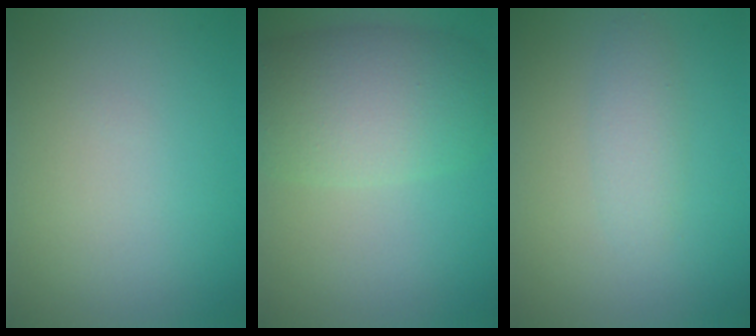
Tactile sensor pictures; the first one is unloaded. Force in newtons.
{"total": 7.3, "press": 7.3, "slide": 0.7}
{"total": 1.8, "press": 1.8, "slide": 0.1}